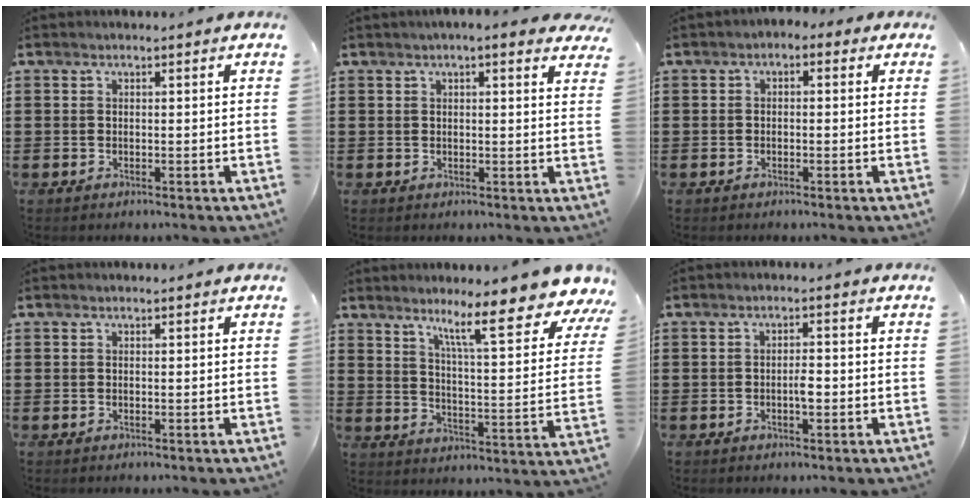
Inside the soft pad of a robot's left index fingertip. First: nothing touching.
{"total": 2.2, "force": [1.7, 0.5, 1.3], "torque": [-0.029, 0.004, 0.029]}
{"total": 1.4, "force": [-1.1, 0.7, 0.5], "torque": [-0.013, 0.006, -0.024]}
{"total": 0.0}
{"total": 12.5, "force": [9.2, 0.9, 8.5], "torque": [-0.149, -0.052, 0.143]}
{"total": 2.2, "force": [-0.6, 0.8, 1.9], "torque": [-0.037, 0.005, -0.012]}